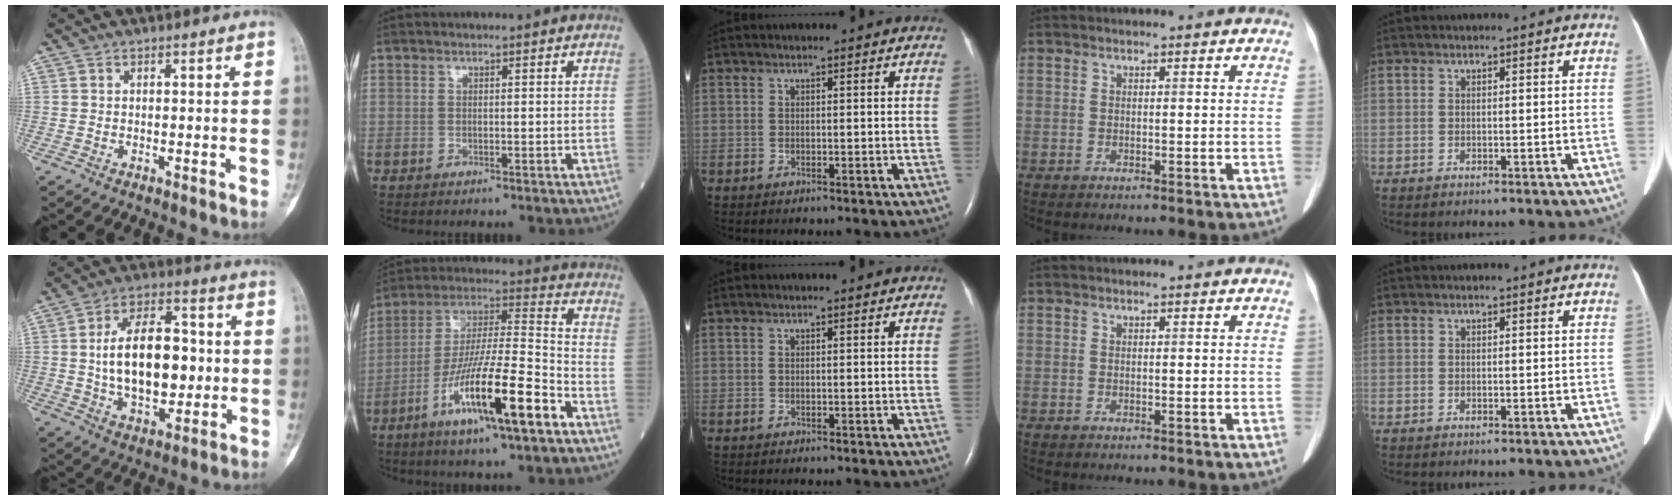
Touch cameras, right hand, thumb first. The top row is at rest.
{"thumb": {"total": 17.9, "force": [0.3, 10.5, 14.5], "torque": [-0.212, 0.016, 0.009]}, "index": {"total": 17.4, "force": [-8.3, 1.4, 15.3], "torque": [-0.288, -0.020, -0.147]}}